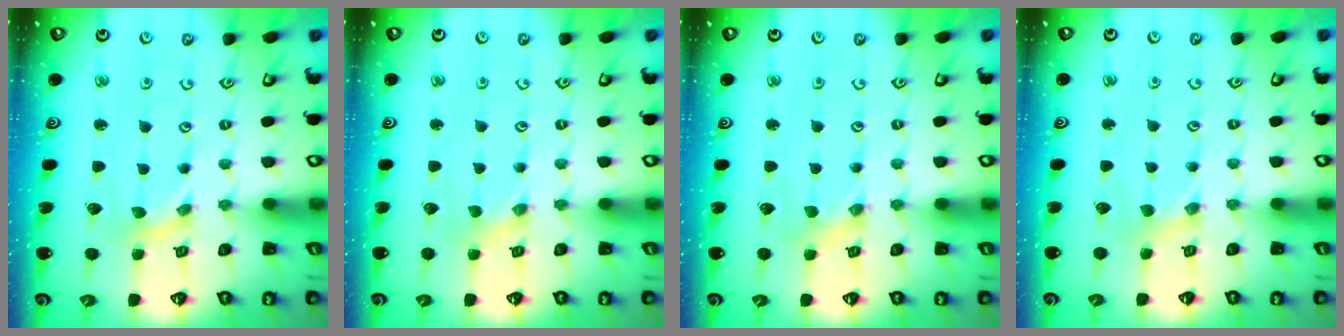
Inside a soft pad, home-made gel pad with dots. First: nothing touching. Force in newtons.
{"total": 0.0}
{"total": 0.0}
{"total": 2.1, "press": 2.0, "slide": 0.3}